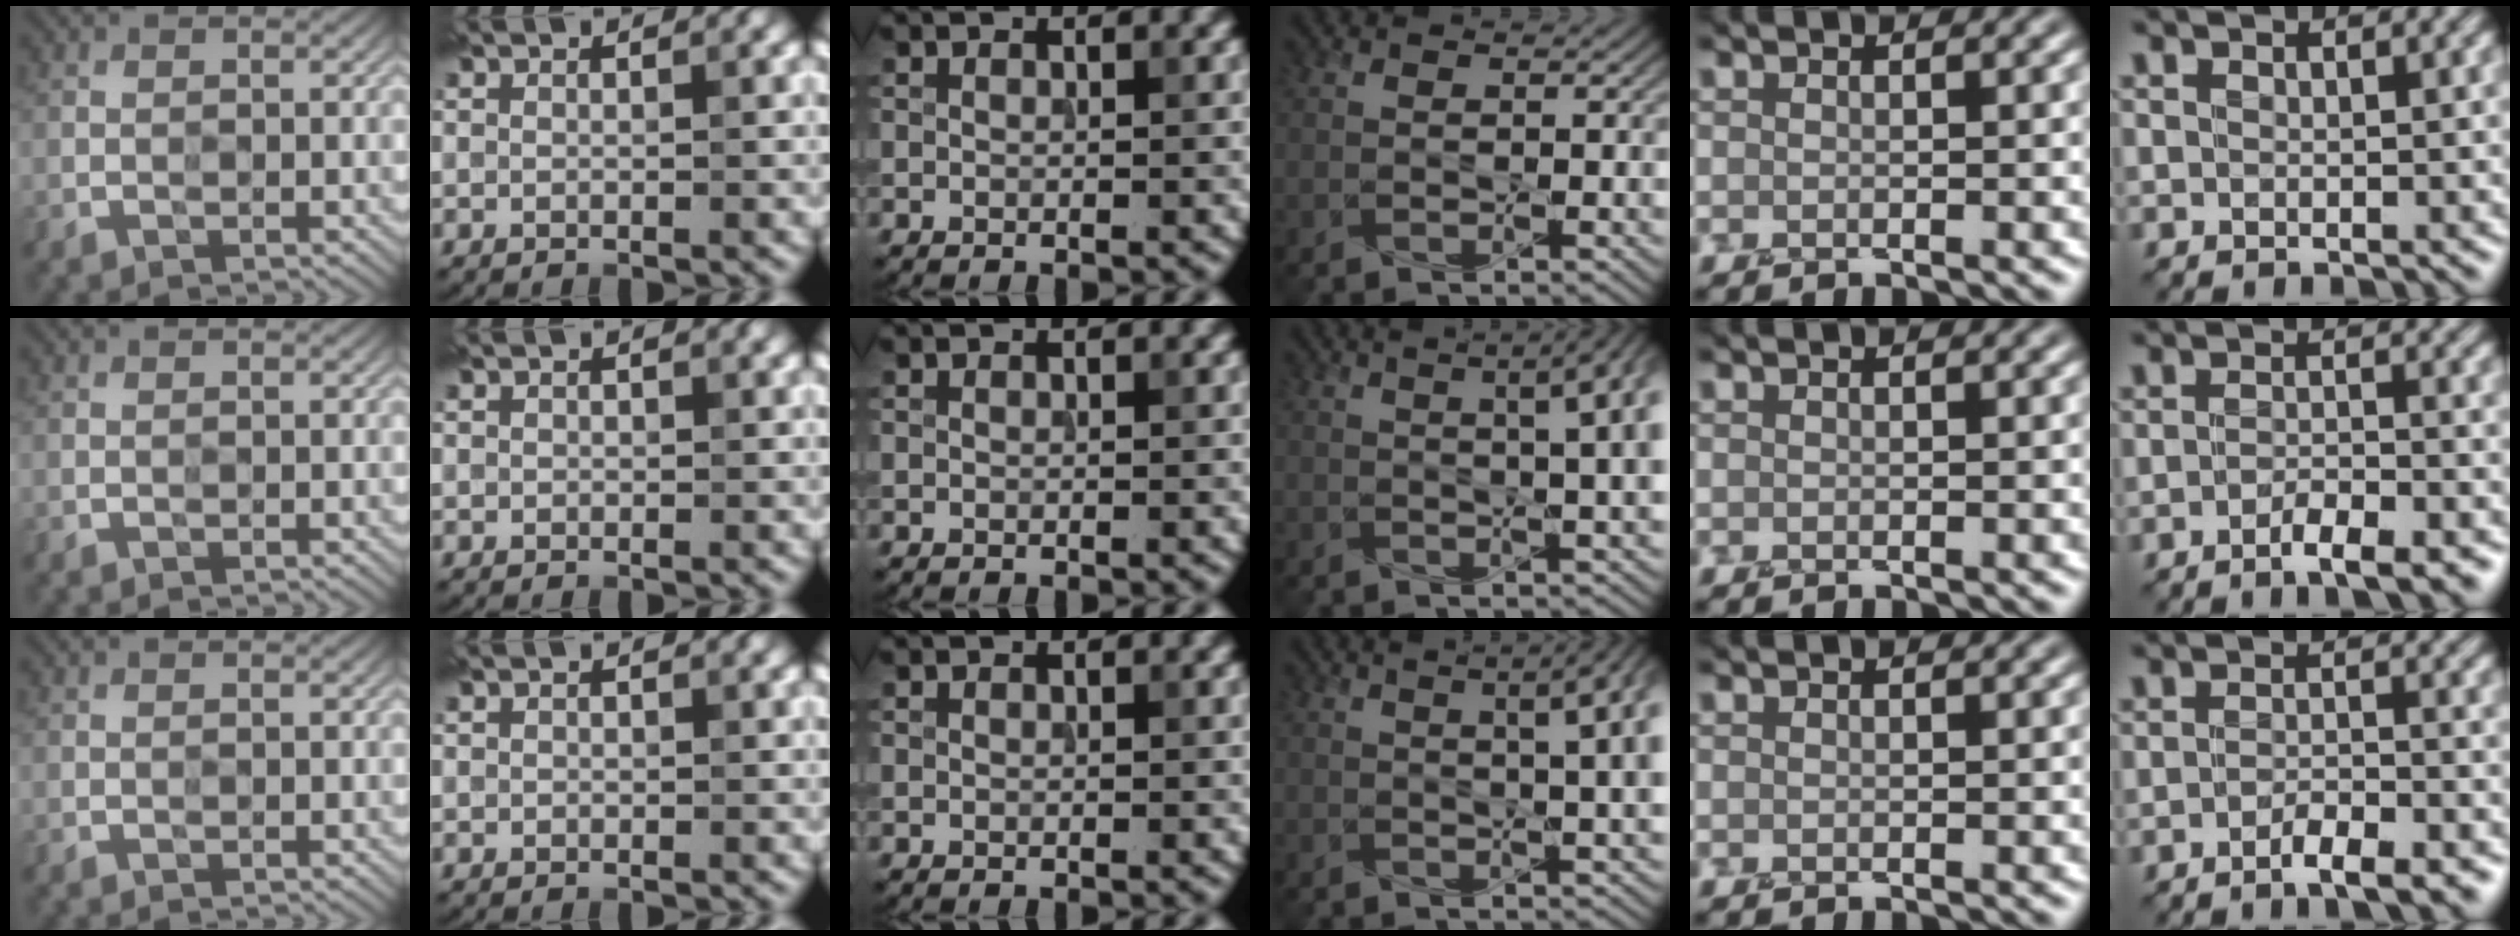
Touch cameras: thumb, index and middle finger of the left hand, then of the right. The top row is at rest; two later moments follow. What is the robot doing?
{"motion": "screw", "object": "organic brewed tea cap"}